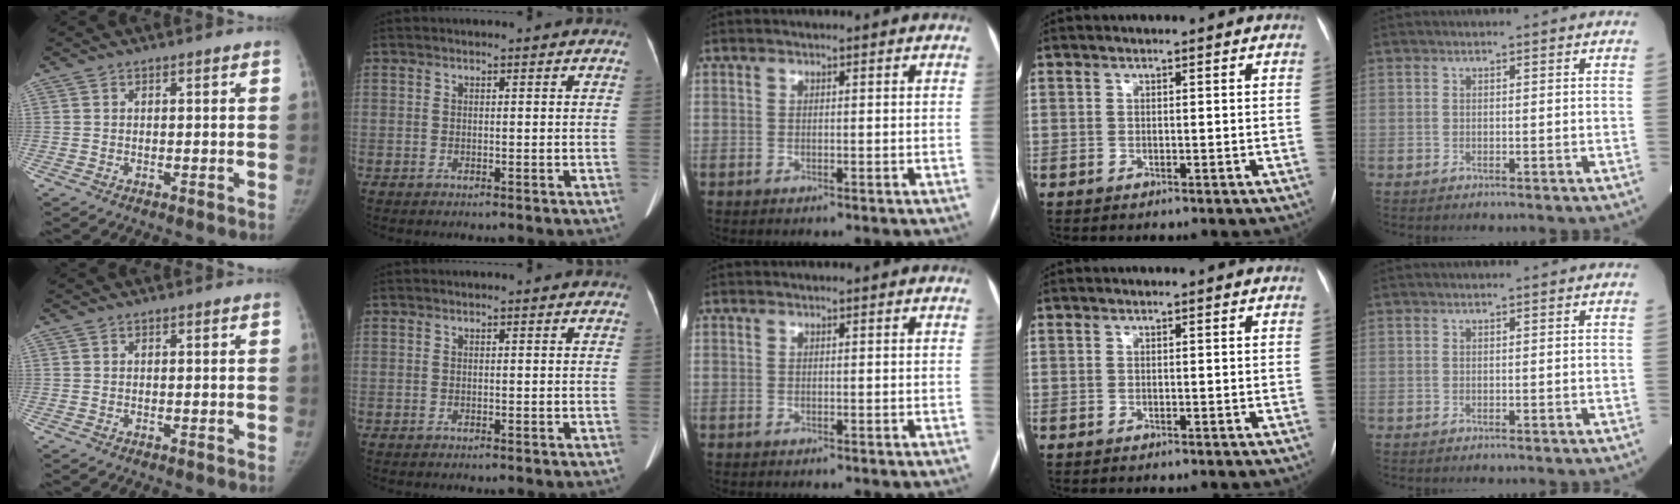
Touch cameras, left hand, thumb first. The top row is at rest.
{}